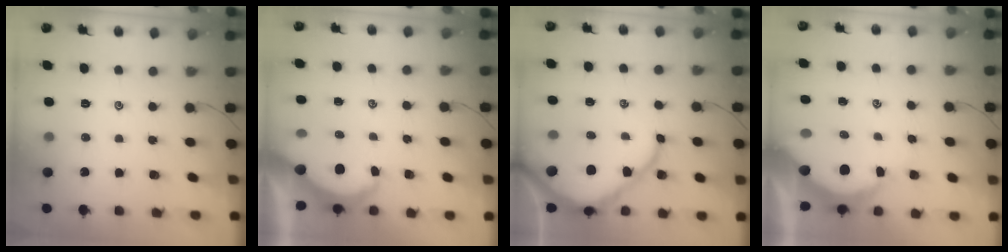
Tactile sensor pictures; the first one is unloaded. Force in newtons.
{"total": 5.5, "press": 5.5, "slide": 0.4}
{"total": 11.7, "press": 11.7, "slide": 1.0}
{"total": 8.8, "press": 8.7, "slide": 1.0}